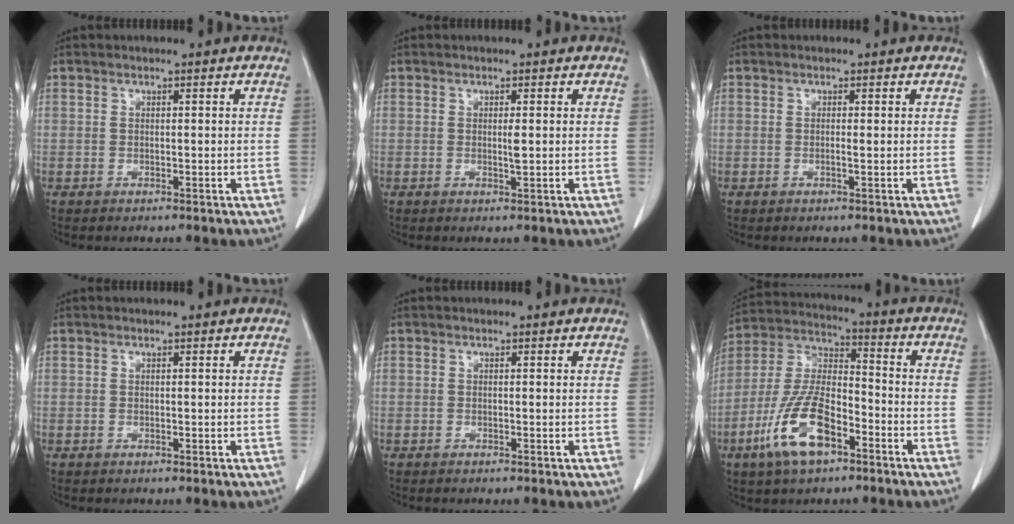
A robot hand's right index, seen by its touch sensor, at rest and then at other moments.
{"total": 1.2, "force": [0.1, 0.1, 1.2], "torque": [-0.021, -0.001, 0.002]}
{"total": 0.7, "force": [-0.1, -0.1, 0.6], "torque": [-0.013, -0.001, -0.001]}
{"total": 0.0}
{"total": 0.0}
{"total": 13.3, "force": [-6.4, 5.0, 10.5], "torque": [-0.227, 0.003, -0.118]}